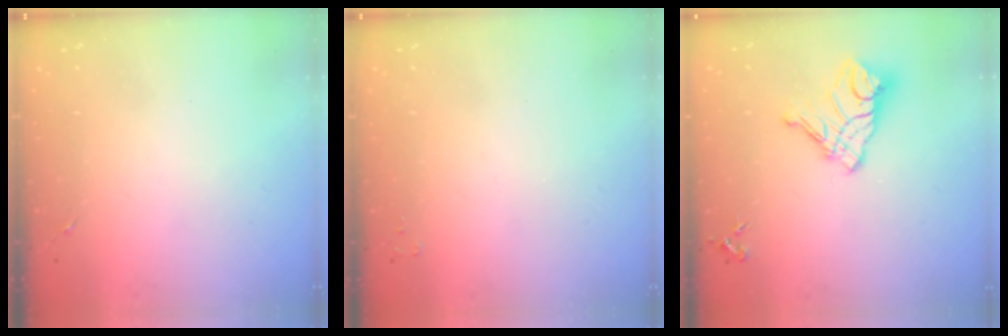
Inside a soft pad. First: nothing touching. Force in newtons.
{"total": 2.0, "press": 2.0, "slide": 0.3}
{"total": 14.1, "press": 14.1, "slide": 1.5}